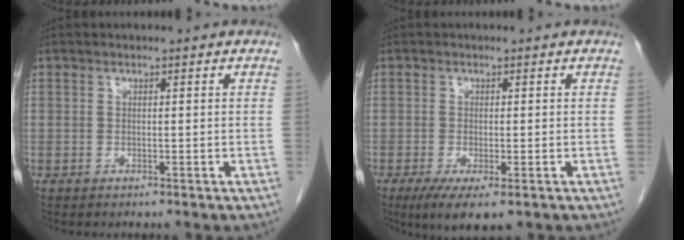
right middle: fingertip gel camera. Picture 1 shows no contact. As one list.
[{"total": 5.9, "force": [-3.4, 1.4, 4.6], "torque": [-0.071, -0.018, -0.055]}]